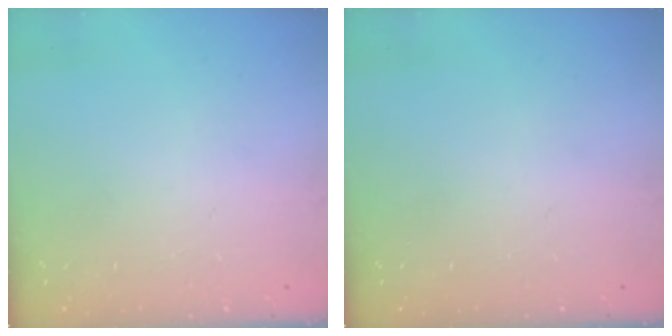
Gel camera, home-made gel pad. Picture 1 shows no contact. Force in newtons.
{"total": 0.0}